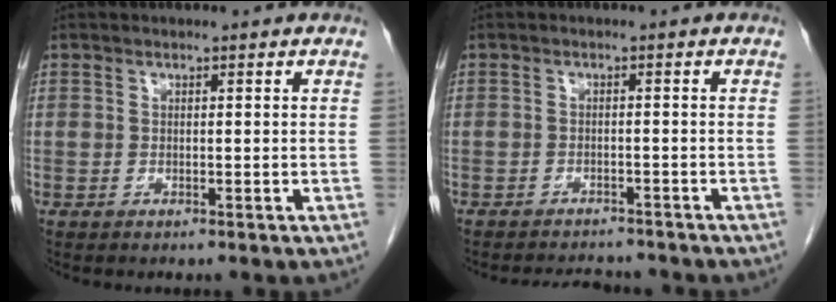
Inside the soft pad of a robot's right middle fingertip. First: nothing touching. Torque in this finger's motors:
{"motor_torque": [0.03, -0.02, 0.00, 0.01]}